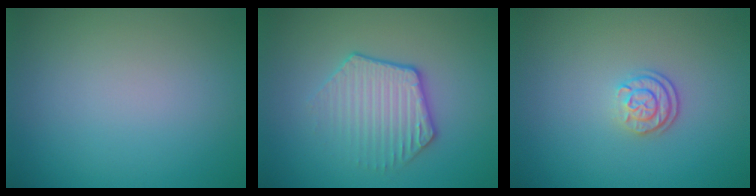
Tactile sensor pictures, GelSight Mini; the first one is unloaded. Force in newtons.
{"total": 3.6, "press": 3.2, "slide": 1.6}
{"total": 2.2, "press": 1.8, "slide": 1.3}